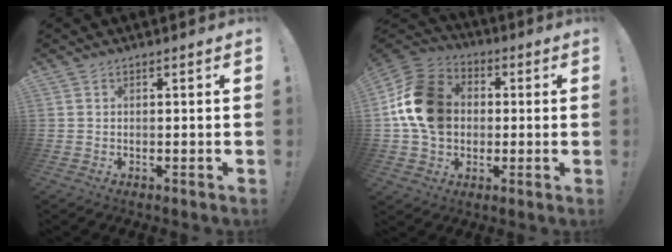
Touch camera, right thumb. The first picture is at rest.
{"total": 17.5, "force": [1.5, 14.1, 10.3], "torque": [-0.170, 0.016, 0.035]}